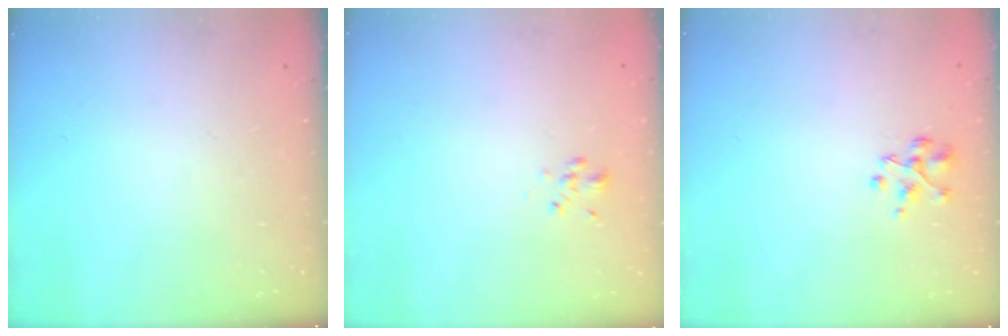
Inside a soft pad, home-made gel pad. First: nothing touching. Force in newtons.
{"total": 2.8, "press": 2.4, "slide": 1.4}
{"total": 2.8, "press": 2.8, "slide": 0.2}